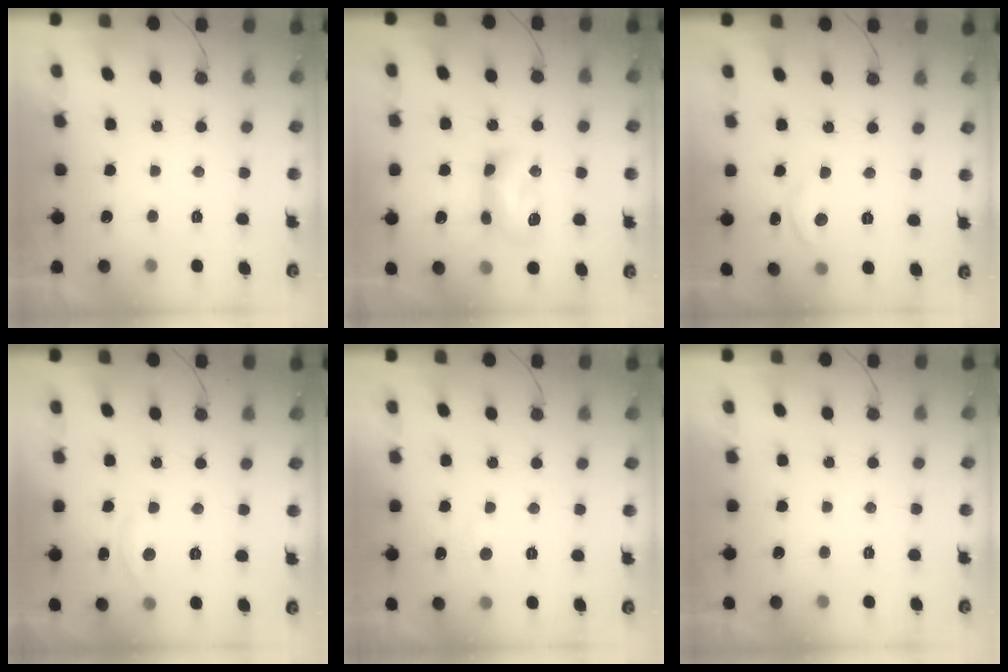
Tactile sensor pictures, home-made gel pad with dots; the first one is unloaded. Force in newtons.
{"total": 10.3, "press": 10.2, "slide": 0.8}
{"total": 6.6, "press": 6.5, "slide": 0.7}
{"total": 2.9, "press": 2.9, "slide": 0.3}
{"total": 3.5, "press": 3.4, "slide": 0.5}
{"total": 0.0}